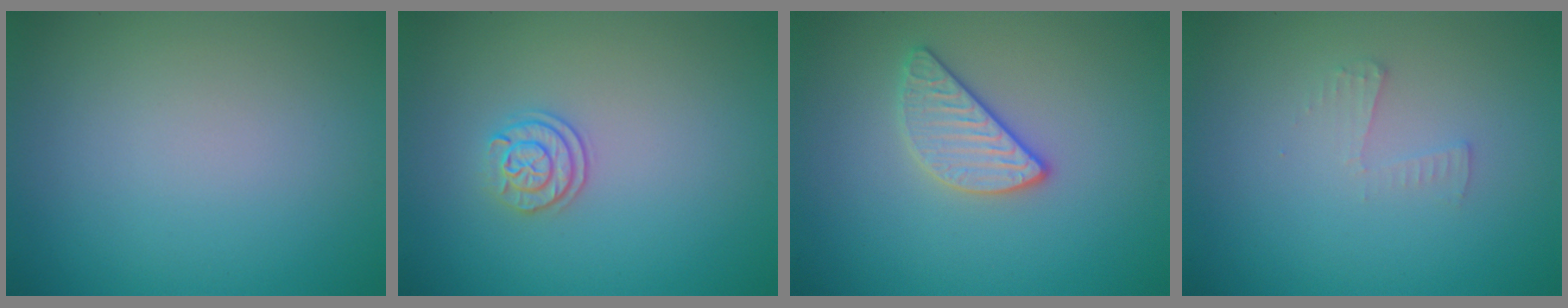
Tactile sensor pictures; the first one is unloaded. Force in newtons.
{"total": 2.0, "press": 1.8, "slide": 0.9}
{"total": 2.6, "press": 2.5, "slide": 0.7}
{"total": 1.0, "press": 1.0, "slide": 0.0}